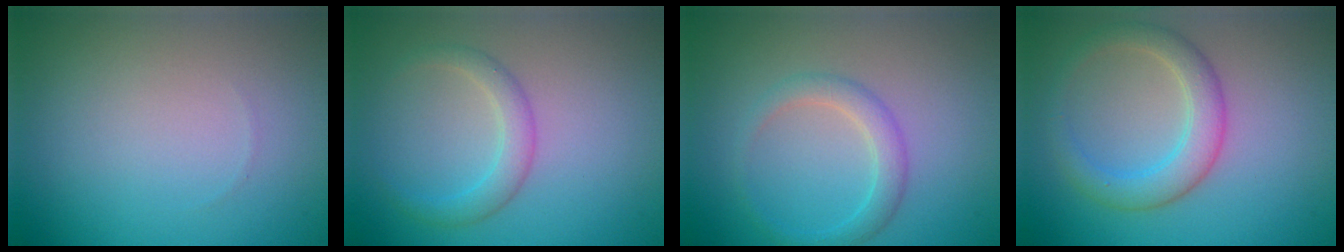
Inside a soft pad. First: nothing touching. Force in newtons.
{"total": 2.2, "press": 2.2, "slide": 0.1}
{"total": 2.2, "press": 2.2, "slide": 0.1}
{"total": 3.7, "press": 3.7, "slide": 0.2}